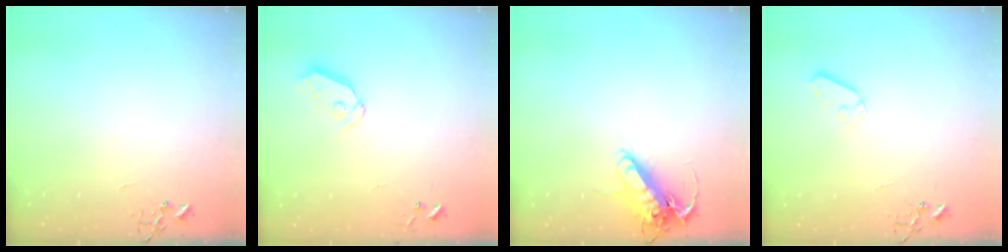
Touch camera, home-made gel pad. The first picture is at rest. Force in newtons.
{"total": 6.8, "press": 6.8, "slide": 0.7}
{"total": 13.3, "press": 13.1, "slide": 2.4}
{"total": 6.5, "press": 6.5, "slide": 0.6}